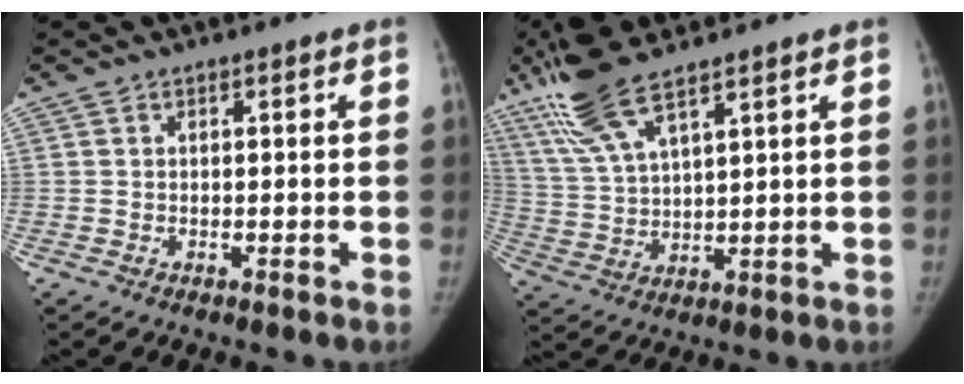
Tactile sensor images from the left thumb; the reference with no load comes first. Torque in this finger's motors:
{"motor_torque": [0.89, -0.58, 1.20, -1.50, 0.46]}